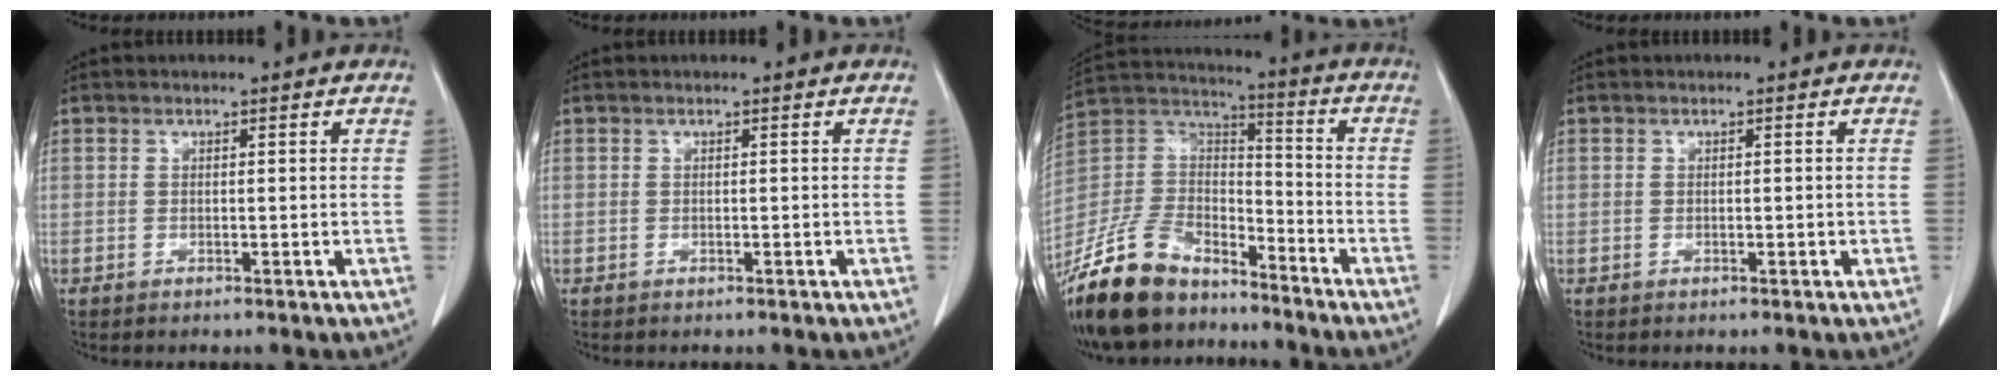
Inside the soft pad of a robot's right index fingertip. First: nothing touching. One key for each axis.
{"total": 0.0}
{"total": 17.4, "fx": -14.1, "fy": 7.0, "fz": 7.4, "tx": -0.158, "ty": 0.018, "tz": -0.264}
{"total": 0.5, "fx": -0.2, "fy": 0.2, "fz": 0.5, "tx": -0.008, "ty": -0.001, "tz": -0.001}